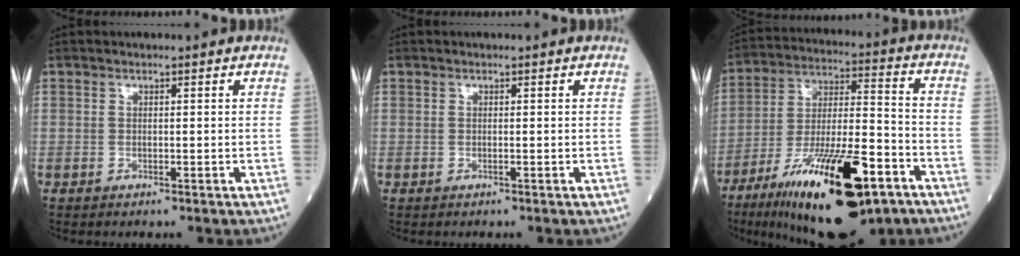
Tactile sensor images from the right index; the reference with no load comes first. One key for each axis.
{"total": 0.0}
{"total": 22.7, "fx": -12.7, "fy": 5.4, "fz": 18.0, "tx": -0.291, "ty": -0.023, "tz": -0.208}